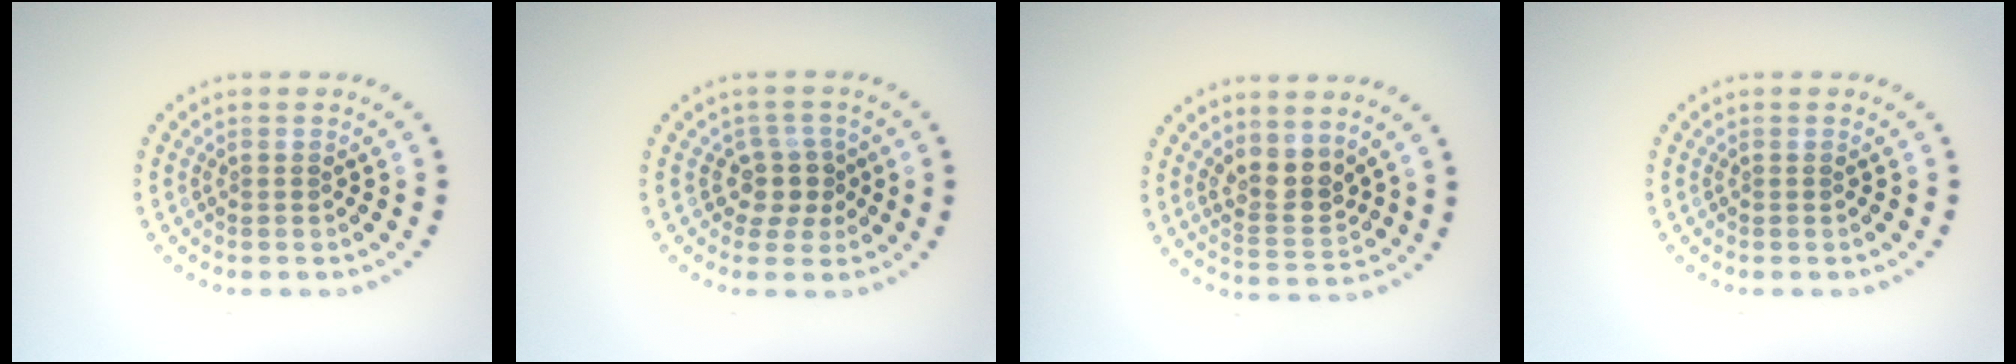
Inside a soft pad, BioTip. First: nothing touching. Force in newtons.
{"total": 2.5, "press": 2.0, "slide": 1.6}
{"total": 3.2, "press": 2.9, "slide": 1.5}
{"total": 0.0}